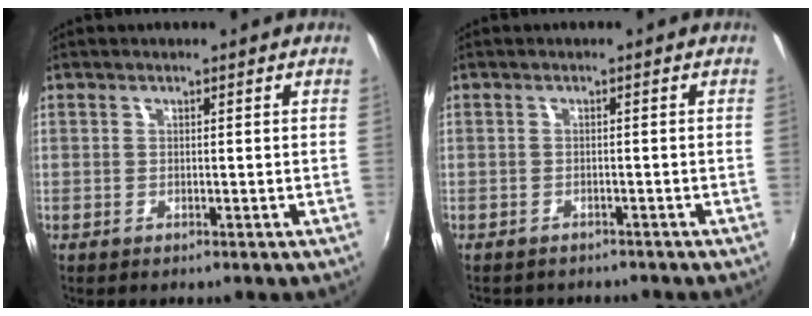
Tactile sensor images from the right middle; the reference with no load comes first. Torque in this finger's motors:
{"motor_torque": [0.03, -0.19, -0.03, 0.00]}